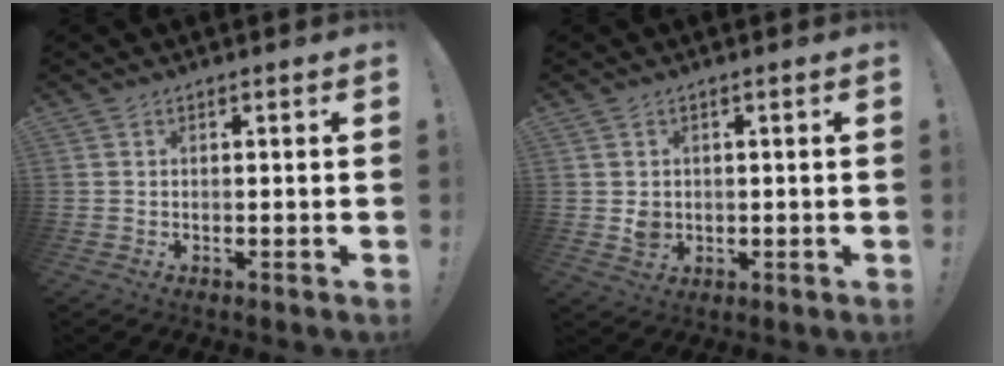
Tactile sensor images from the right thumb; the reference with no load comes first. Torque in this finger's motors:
{"motor_torque": [-0.03, -0.03, 0.16, 0.14, 0.09]}